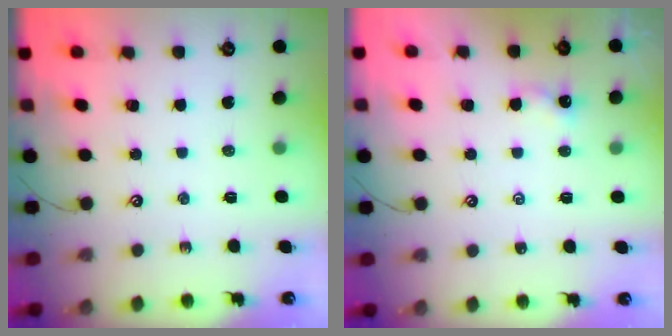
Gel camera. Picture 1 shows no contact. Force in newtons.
{"total": 0.8, "press": 0.7, "slide": 0.3}